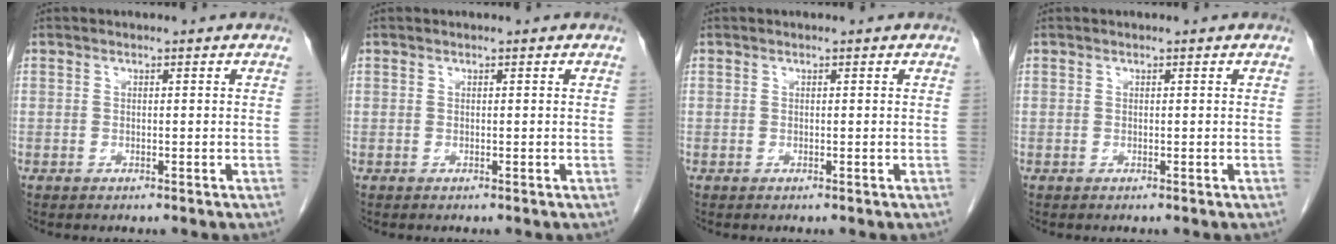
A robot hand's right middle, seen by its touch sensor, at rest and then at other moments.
{"total": 0.0}
{"total": 0.0}
{"total": 0.0}